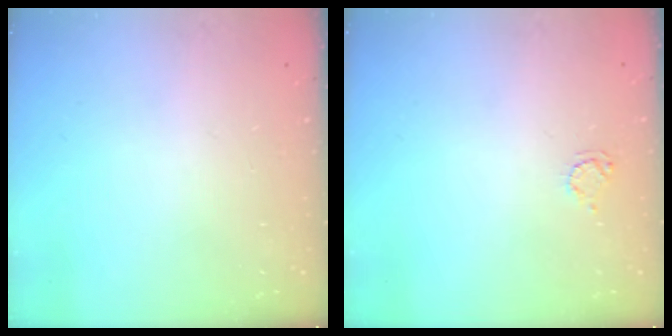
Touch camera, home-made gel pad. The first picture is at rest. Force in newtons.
{"total": 2.9, "press": 2.9, "slide": 0.3}